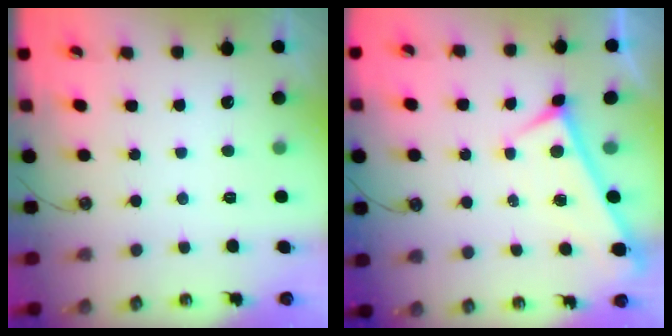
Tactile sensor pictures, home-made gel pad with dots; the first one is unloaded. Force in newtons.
{"total": 0.0}